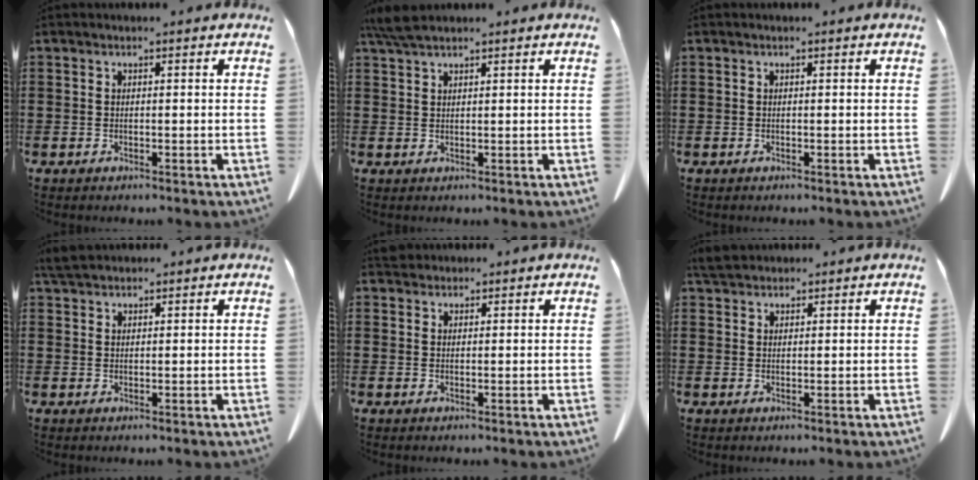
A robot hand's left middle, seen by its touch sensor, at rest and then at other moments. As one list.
[{"total": 3.3, "force": [2.5, 0.5, 2.0], "torque": [-0.053, -0.002, 0.046]}, {"total": 0.0}, {"total": 3.0, "force": [2.7, 0.8, 1.2], "torque": [-0.031, 0.001, 0.052]}, {"total": 2.0, "force": [1.8, 0.8, 0.4], "torque": [-0.014, 0.005, 0.037]}, {"total": 3.0, "force": [2.7, 0.9, 1.0], "torque": [-0.028, 0.002, 0.053]}]